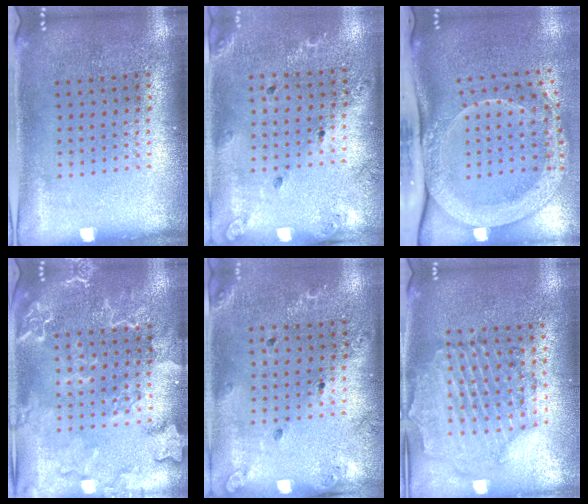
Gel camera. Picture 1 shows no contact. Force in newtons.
{"total": 1.3, "press": 1.2, "slide": 0.4}
{"total": 3.3, "press": 2.3, "slide": 2.3}
{"total": 2.5, "press": 2.4, "slide": 0.4}
{"total": 1.3, "press": 1.2, "slide": 0.4}
{"total": 0.7, "press": 0.6, "slide": 0.4}